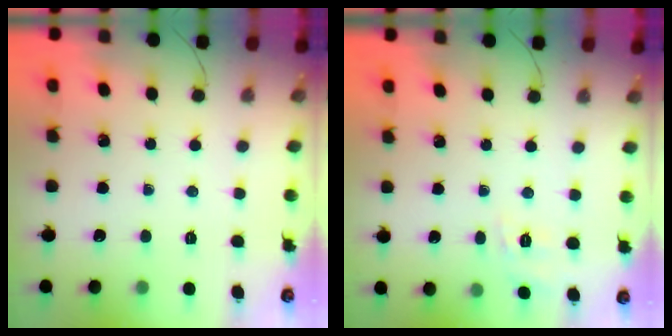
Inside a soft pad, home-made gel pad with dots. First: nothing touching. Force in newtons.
{"total": 2.0, "press": 0.4, "slide": 1.9}